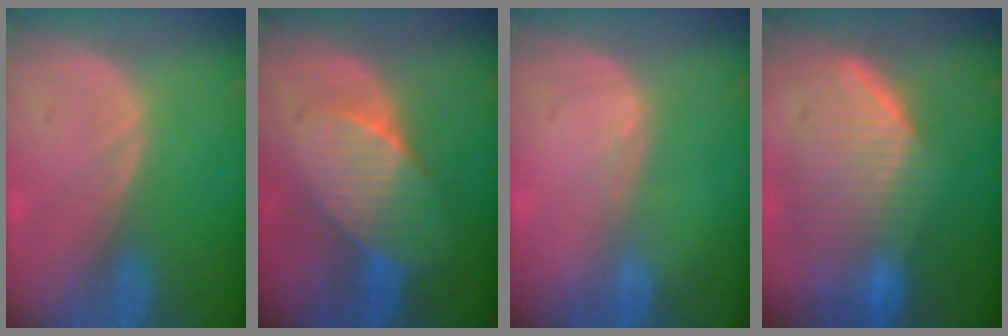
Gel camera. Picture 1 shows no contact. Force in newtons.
{"total": 7.4, "press": 6.9, "slide": 2.5}
{"total": 0.6, "press": 0.5, "slide": 0.4}
{"total": 10.0, "press": 9.0, "slide": 4.3}